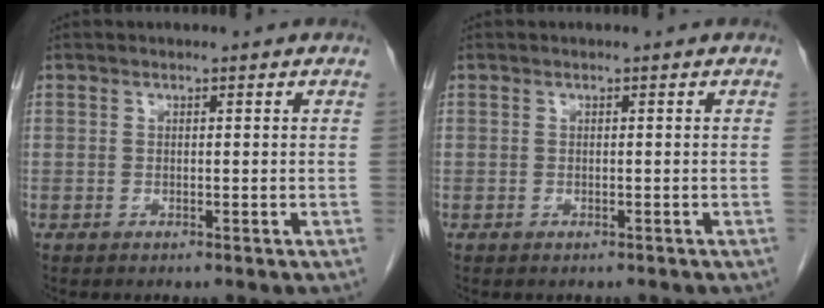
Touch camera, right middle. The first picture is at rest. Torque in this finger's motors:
{"motor_torque": [0.06, -0.04, 0.00, 0.00]}